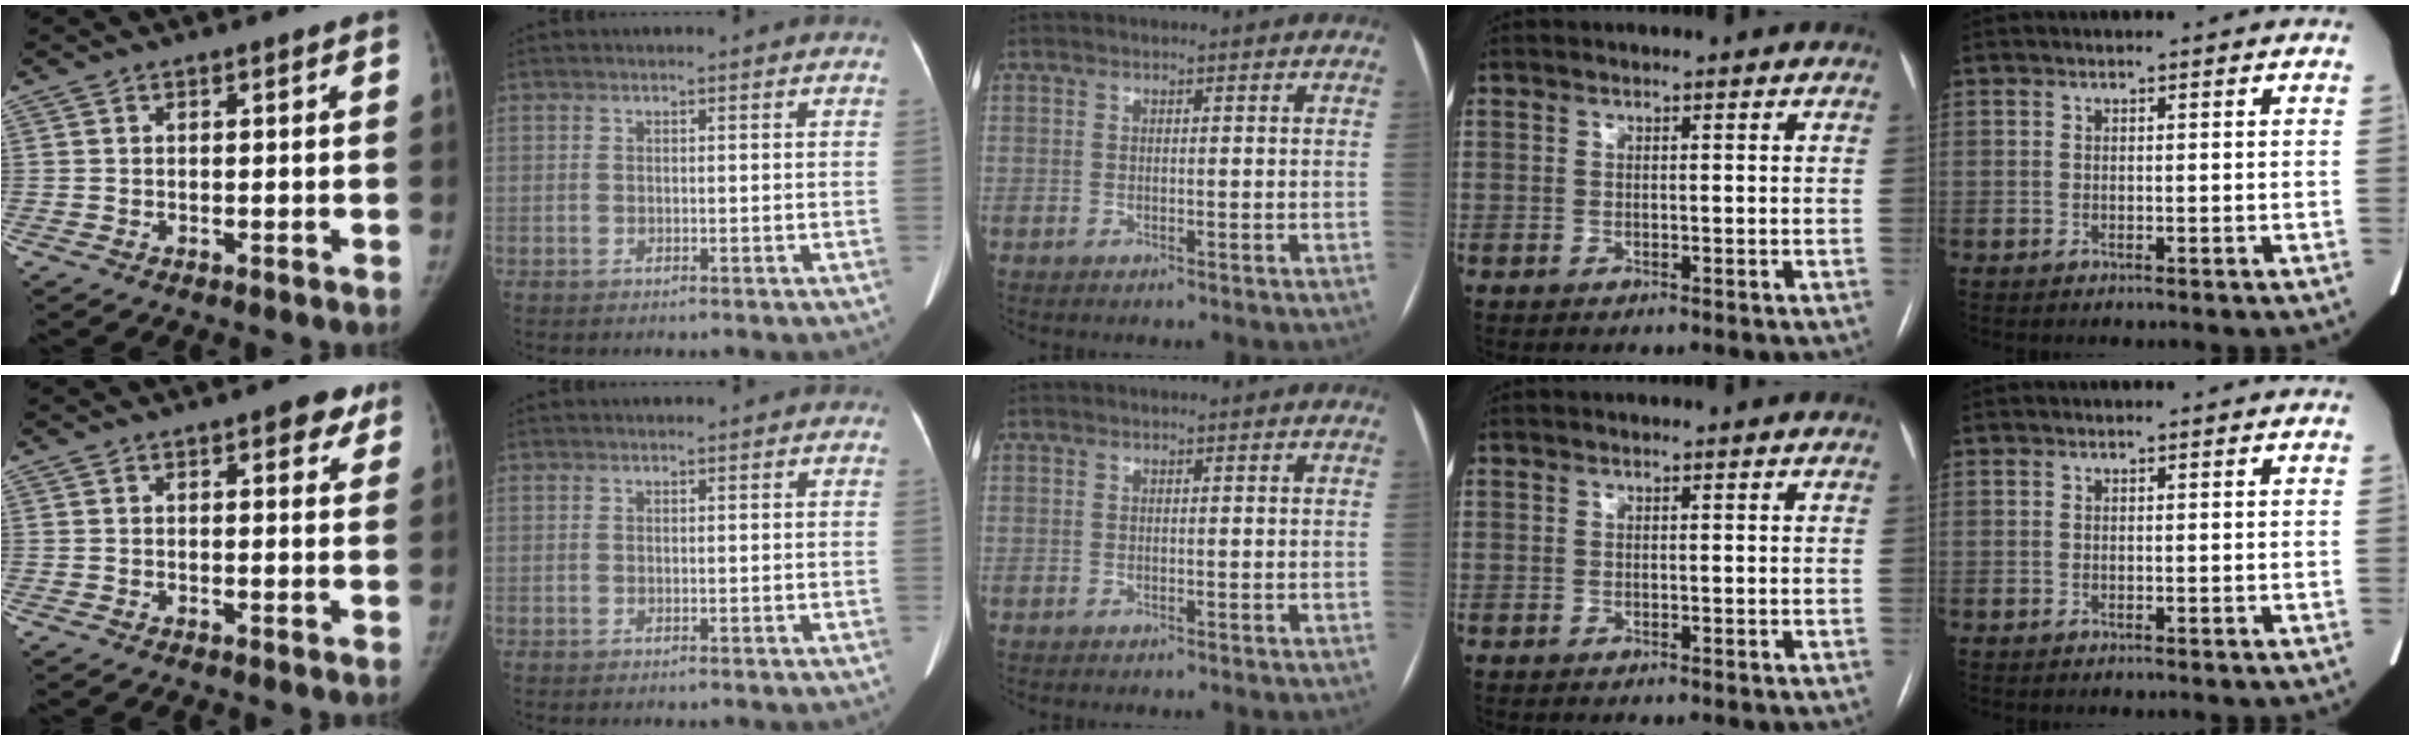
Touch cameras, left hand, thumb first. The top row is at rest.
{"thumb": {"total": 4.8, "force": [2.7, 2.2, 3.3], "torque": [-0.016, -0.007, 0.025]}}